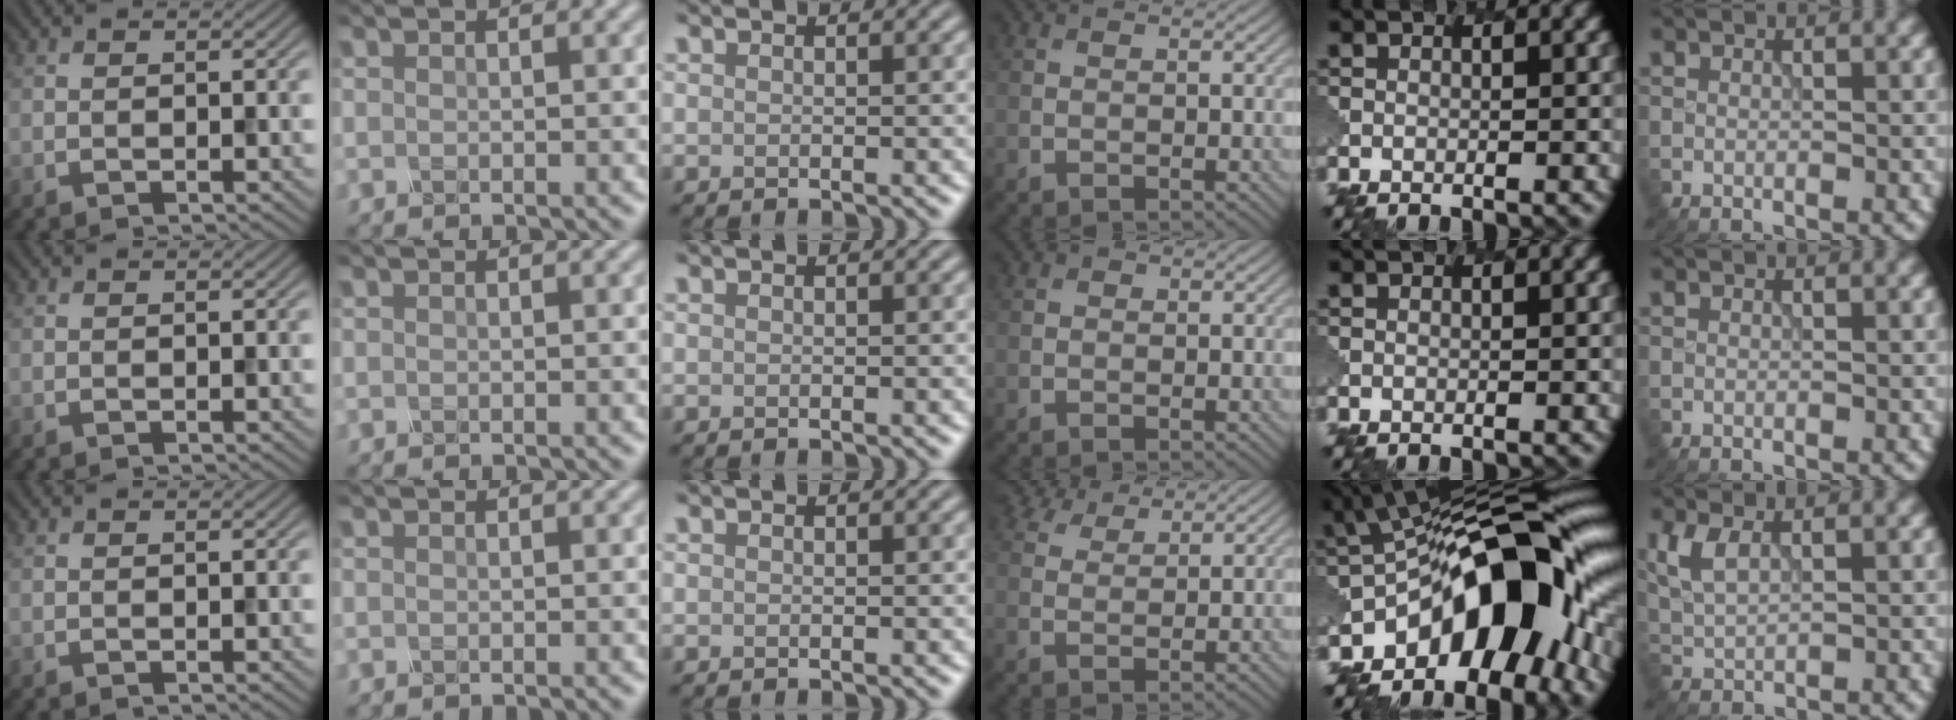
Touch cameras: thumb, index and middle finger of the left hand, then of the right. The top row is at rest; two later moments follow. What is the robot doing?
{"motion": "dispense", "object": "spray bottle"}